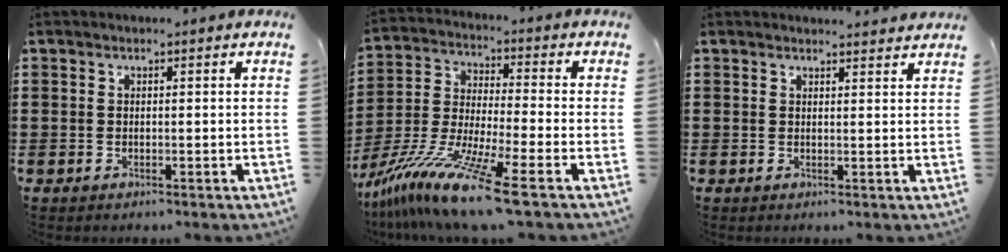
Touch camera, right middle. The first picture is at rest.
{"total": 13.0, "force": [-10.1, -0.6, 8.1], "torque": [-0.169, -0.005, -0.198]}
{"total": 1.5, "force": [1.5, 0.0, 0.0], "torque": [0.003, -0.002, 0.028]}